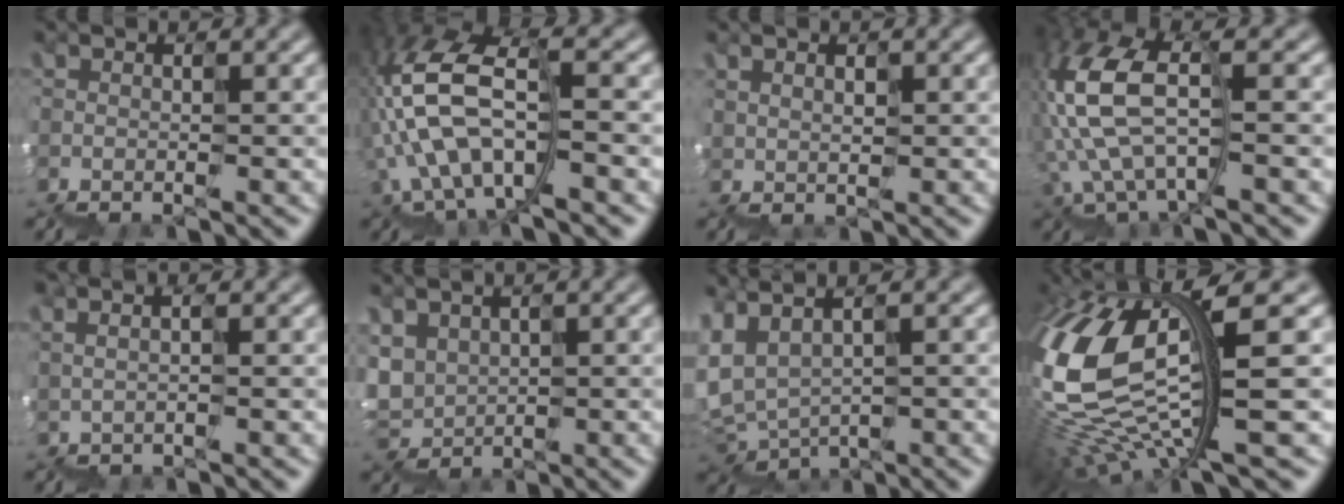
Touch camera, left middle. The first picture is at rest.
{"total": 8.3, "force": [-1.7, 3.5, 7.3], "torque": [-0.159, 0.028, -0.031]}
{"total": 1.0, "force": [0.9, 0.2, 0.2], "torque": [-0.005, 0.009, 0.025]}
{"total": 6.8, "force": [0.4, 3.0, 6.1], "torque": [-0.161, 0.025, 0.006]}
{"total": 1.2, "force": [0.7, 0.3, 0.9], "torque": [0.006, 0.010, 0.012]}
{"total": 3.0, "force": [2.3, 1.8, -0.5], "torque": [-0.010, 0.021, 0.058]}
{"total": 2.2, "force": [2.0, 0.7, 0.6], "torque": [-0.039, 0.022, 0.044]}
{"total": 10.4, "force": [0.3, 3.5, 9.8], "torque": [-0.237, -0.009, 0.031]}